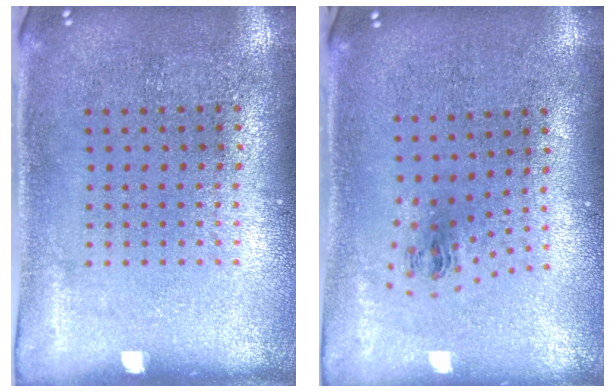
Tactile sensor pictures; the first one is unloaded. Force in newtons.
{"total": 1.1, "press": 0.4, "slide": 1.0}